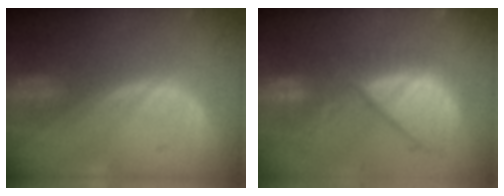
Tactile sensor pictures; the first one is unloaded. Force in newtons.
{"total": 11.5, "press": 10.4, "slide": 5.0}